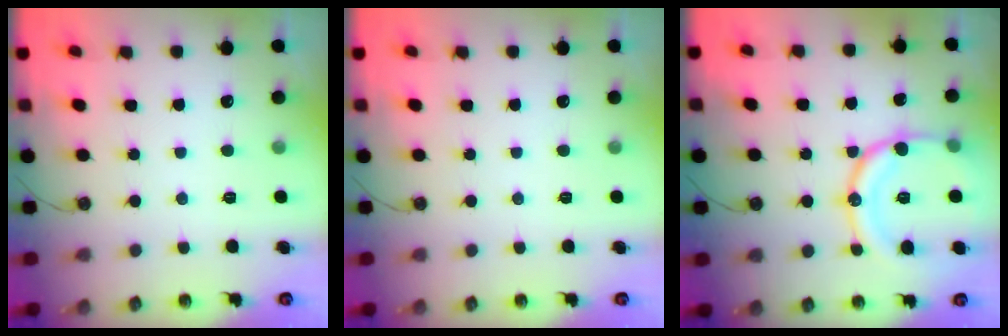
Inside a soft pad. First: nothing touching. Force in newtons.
{"total": 0.0}
{"total": 17.5, "press": 17.5, "slide": 1.0}